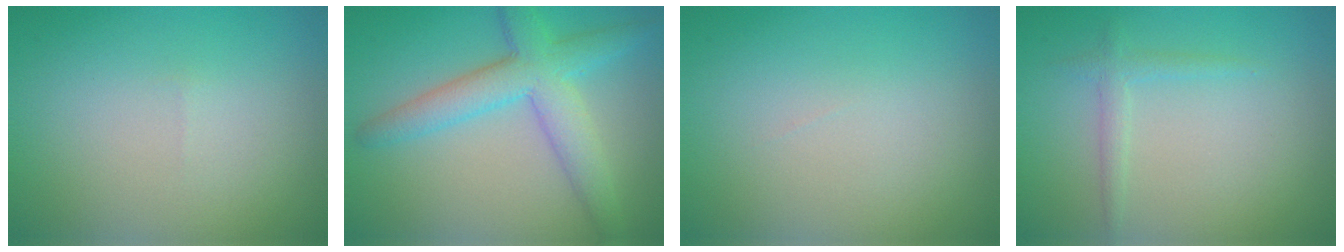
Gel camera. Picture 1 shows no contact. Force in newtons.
{"total": 5.4, "press": 5.4, "slide": 0.1}
{"total": 0.0}
{"total": 1.3, "press": 1.3, "slide": 0.0}